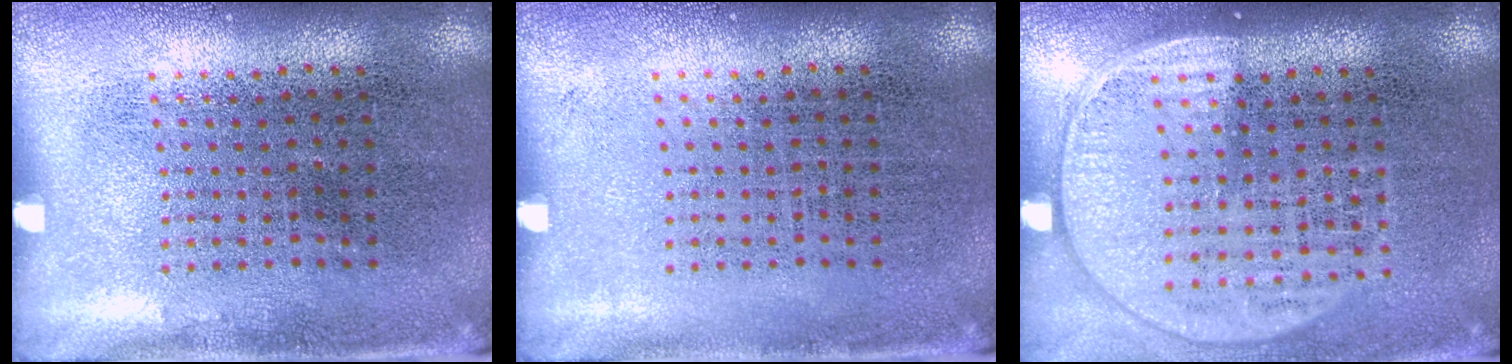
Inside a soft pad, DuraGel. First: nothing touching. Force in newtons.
{"total": 0.0}
{"total": 1.5, "press": 1.3, "slide": 0.8}